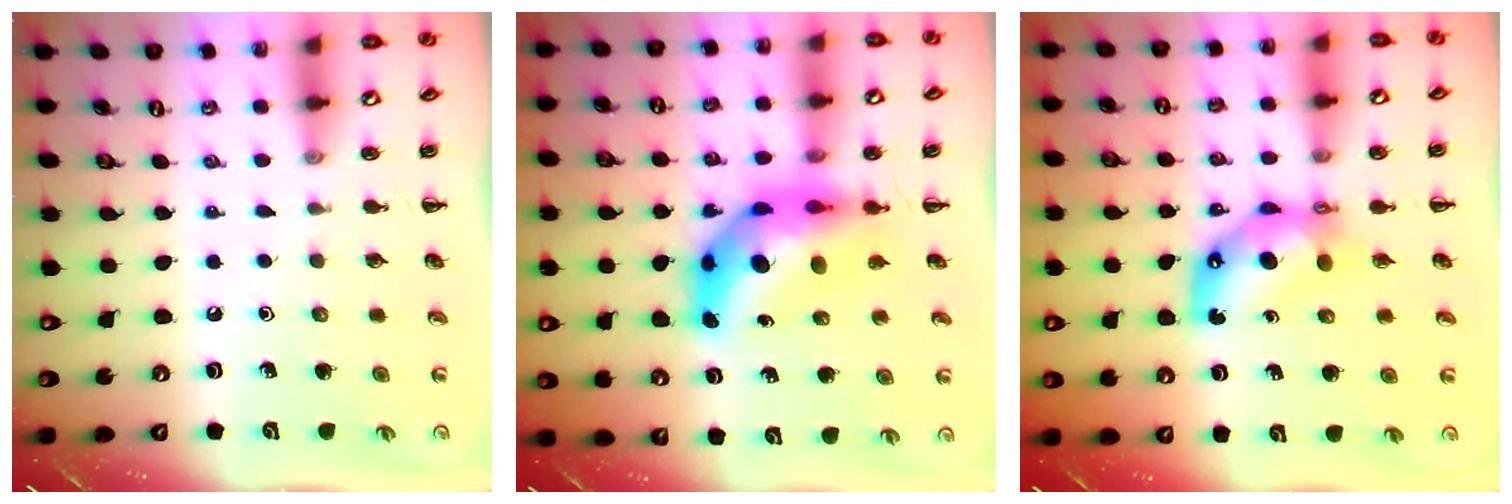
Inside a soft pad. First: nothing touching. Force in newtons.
{"total": 11.3, "press": 10.8, "slide": 3.4}
{"total": 8.1, "press": 7.8, "slide": 1.9}